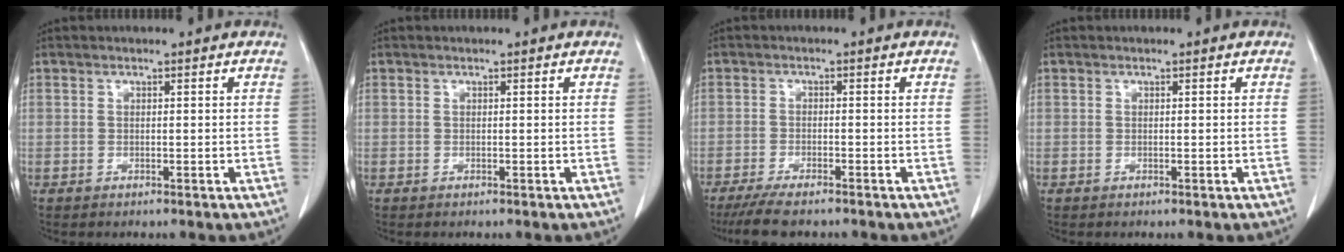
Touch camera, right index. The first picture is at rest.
{"total": 0.0}
{"total": 6.3, "force": [-5.3, 0.9, 3.3], "torque": [-0.056, -0.014, -0.087]}
{"total": 0.0}